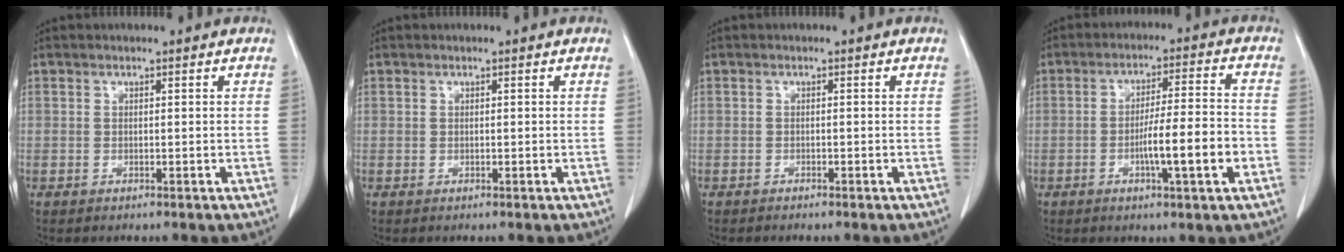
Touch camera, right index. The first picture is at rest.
{"total": 0.0}
{"total": 0.9, "force": [-0.8, 0.1, 0.3], "torque": [-0.008, -0.001, -0.012]}
{"total": 9.1, "force": [-2.9, 0.1, 8.6], "torque": [-0.136, 0.003, -0.049]}